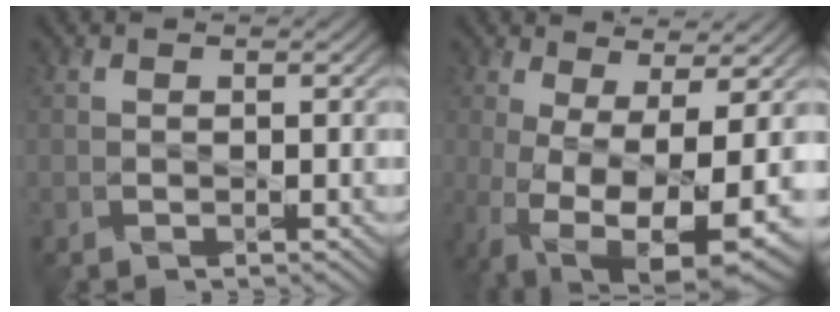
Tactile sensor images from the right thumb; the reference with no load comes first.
{"total": 12.9, "force": [-3.9, 5.0, 11.3], "torque": [-0.222, -0.037, -0.045]}